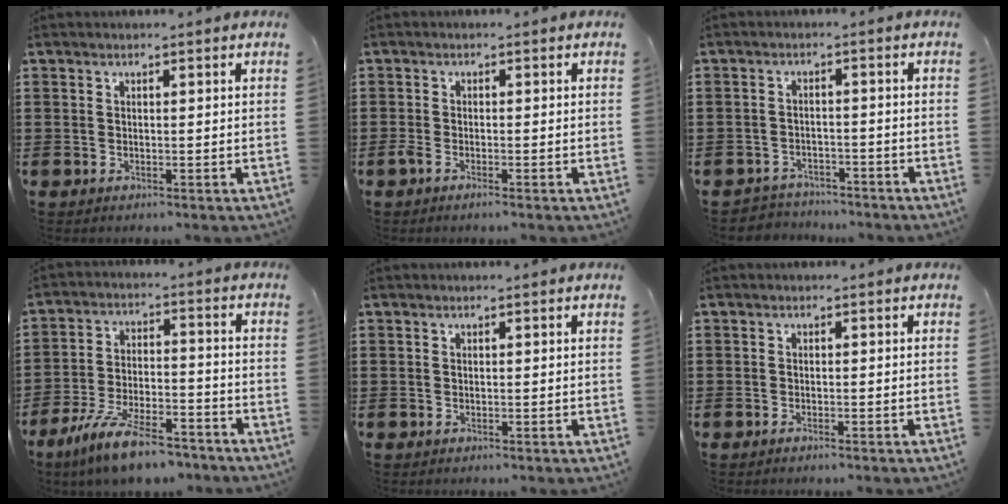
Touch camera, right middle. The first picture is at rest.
{"total": 1.4, "force": [-0.9, 0.1, 1.0], "torque": [-0.028, -0.007, -0.019]}
{"total": 2.7, "force": [-2.6, 0.6, -0.4], "torque": [-0.003, 0.000, -0.059]}
{"total": 10.2, "force": [-8.5, 1.8, 5.5], "torque": [-0.113, 0.013, -0.166]}
{"total": 0.0}
{"total": 0.6, "force": [-0.5, -0.1, 0.3], "torque": [-0.009, -0.003, -0.009]}